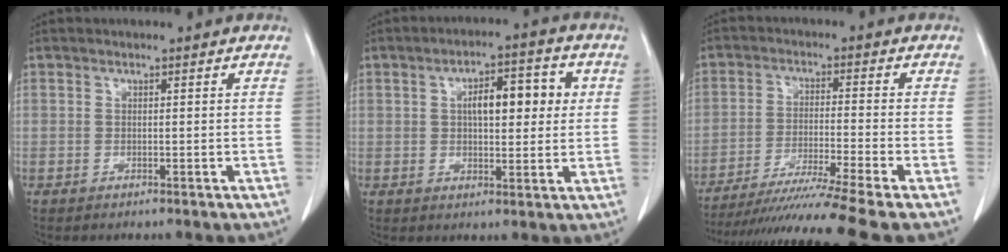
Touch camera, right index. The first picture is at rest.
{"total": 8.4, "force": [1.8, 3.2, 7.6], "torque": [-0.112, 0.023, 0.026]}
{"total": 14.9, "force": [-12.6, -3.2, 7.3], "torque": [-0.118, -0.035, -0.205]}